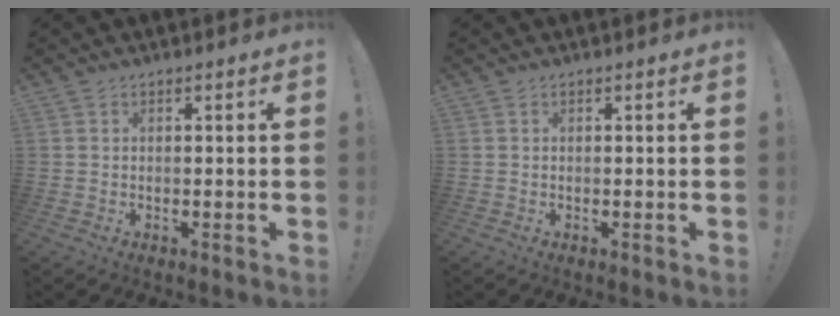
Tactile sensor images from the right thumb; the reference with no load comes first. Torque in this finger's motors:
{"motor_torque": [0.00, 0.00, 0.00, 0.00, 0.03]}